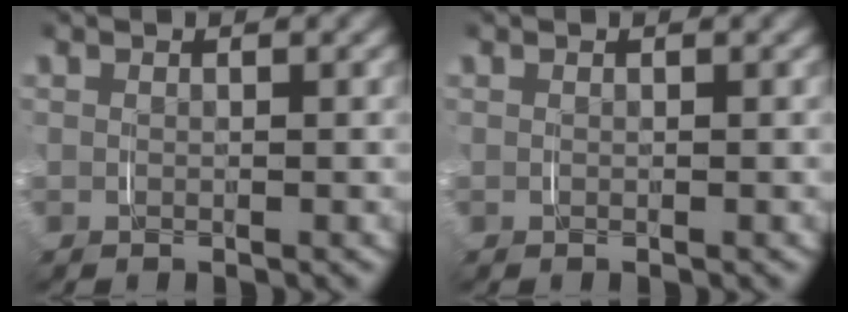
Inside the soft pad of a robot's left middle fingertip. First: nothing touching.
{"total": 0.0}